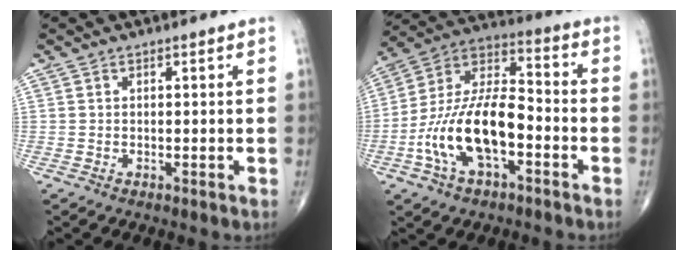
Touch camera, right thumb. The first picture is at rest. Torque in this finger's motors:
{"motor_torque": [2.40, 2.40, 1.38, -1.39, 0.23]}